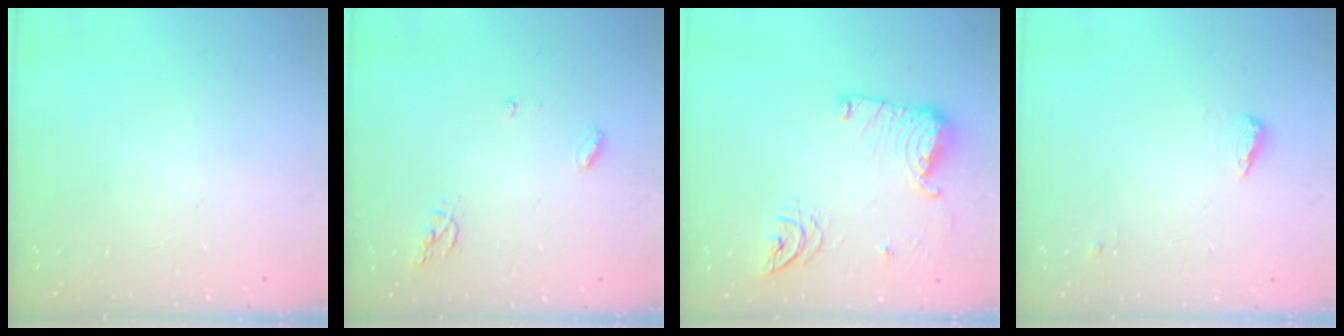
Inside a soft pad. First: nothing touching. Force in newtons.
{"total": 5.3, "press": 5.3, "slide": 0.3}
{"total": 14.3, "press": 14.2, "slide": 1.4}
{"total": 5.0, "press": 4.9, "slide": 1.1}